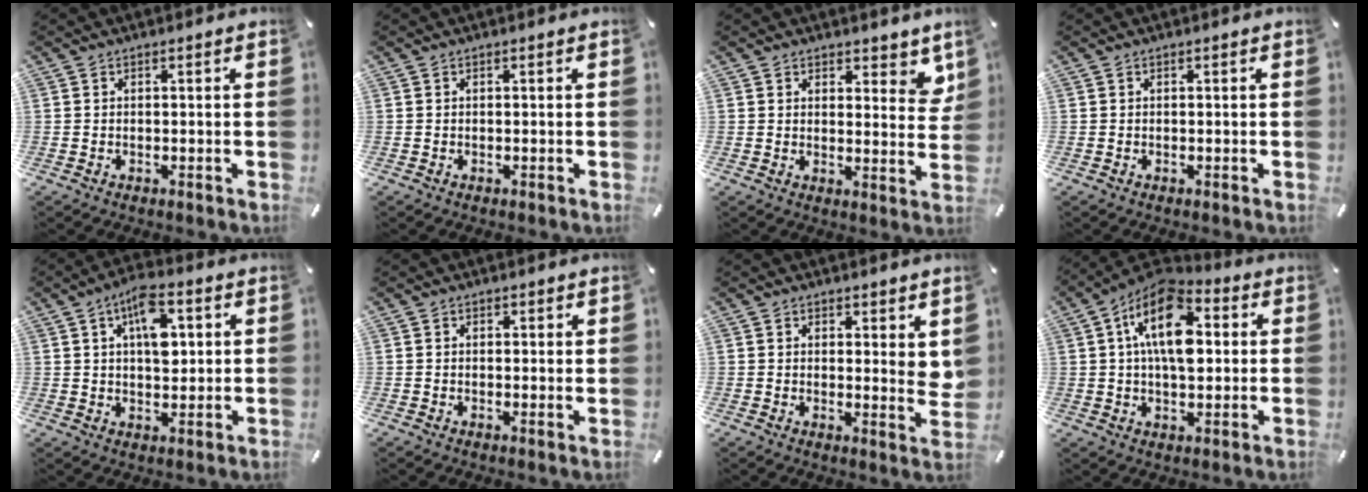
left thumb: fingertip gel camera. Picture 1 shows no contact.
{"total": 0.0}
{"total": 5.9, "force": [4.0, 3.2, 2.8], "torque": [-0.010, -0.030, 0.064]}
{"total": 0.0}
{"total": 10.3, "force": [3.2, 5.8, 7.8], "torque": [-0.108, -0.005, 0.053]}
{"total": 1.0, "force": [0.7, 0.6, 0.4], "torque": [-0.001, -0.003, 0.012]}
{"total": 4.4, "force": [3.1, 2.0, 2.5], "torque": [-0.023, -0.027, 0.051]}
{"total": 16.2, "force": [3.7, 9.3, 12.8], "torque": [-0.225, -0.011, 0.060]}